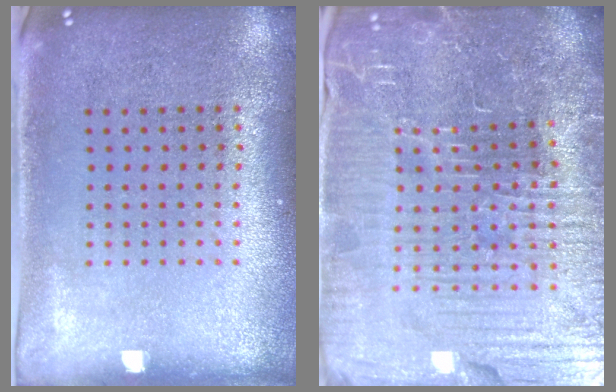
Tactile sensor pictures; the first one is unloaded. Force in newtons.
{"total": 7.5, "press": 6.6, "slide": 3.5}